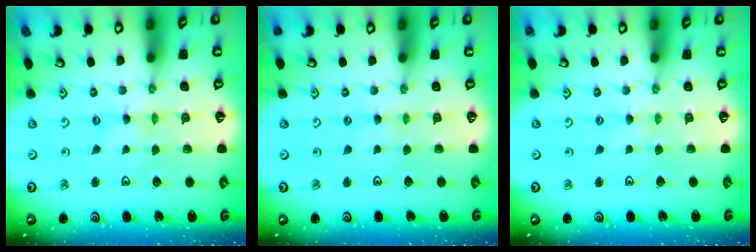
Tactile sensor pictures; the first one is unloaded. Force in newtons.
{"total": 0.8, "press": 0.8, "slide": 0.3}
{"total": 1.8, "press": 1.8, "slide": 0.4}